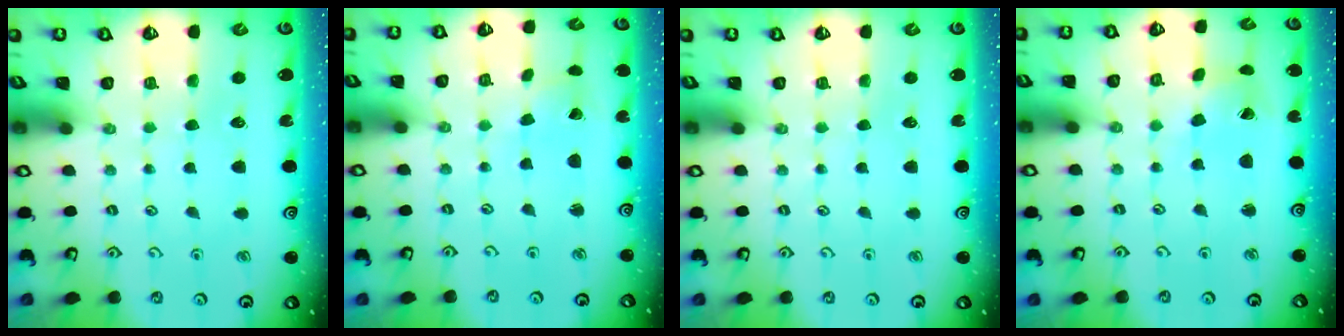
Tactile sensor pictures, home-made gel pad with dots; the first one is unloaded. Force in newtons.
{"total": 2.4, "press": 2.4, "slide": 0.2}
{"total": 0.0}
{"total": 2.7, "press": 2.6, "slide": 0.4}